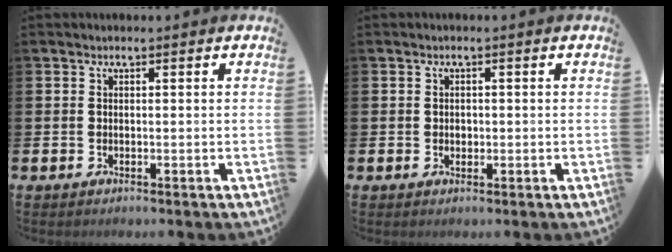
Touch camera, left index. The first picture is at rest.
{"total": 0.8, "force": [0.1, 0.7, 0.4], "torque": [0.000, 0.003, -0.002]}